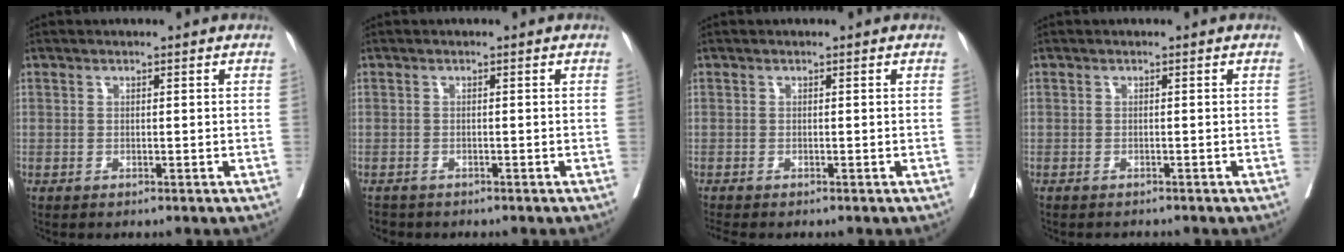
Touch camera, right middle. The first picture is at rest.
{"total": 1.7, "force": [-1.5, 0.9, 0.0], "torque": [-0.006, -0.002, -0.024]}
{"total": 1.1, "force": [-1.0, 0.1, 0.3], "torque": [-0.010, -0.004, -0.020]}
{"total": 1.2, "force": [-1.1, 0.5, -0.1], "torque": [-0.004, -0.003, -0.019]}